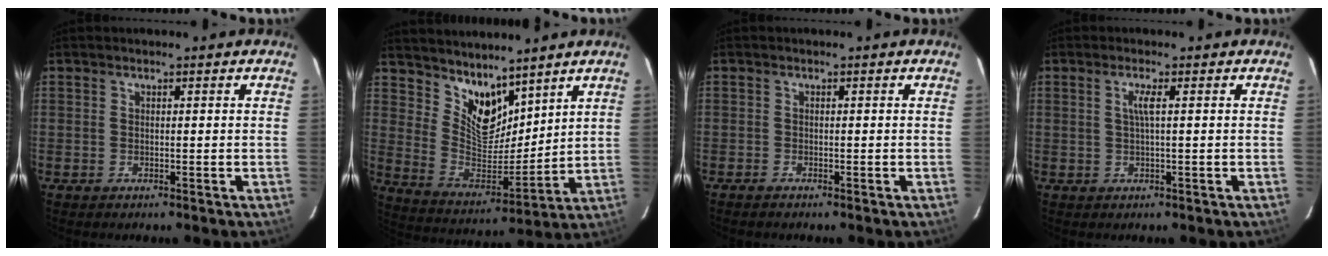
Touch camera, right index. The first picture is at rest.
{"total": 11.7, "force": [9.0, 5.4, 5.2], "torque": [-0.096, -0.006, 0.179]}
{"total": 0.9, "force": [-0.8, 0.2, 0.2], "torque": [-0.007, 0.000, -0.016]}
{"total": 1.9, "force": [0.3, -0.4, 1.9], "torque": [-0.037, -0.001, 0.006]}